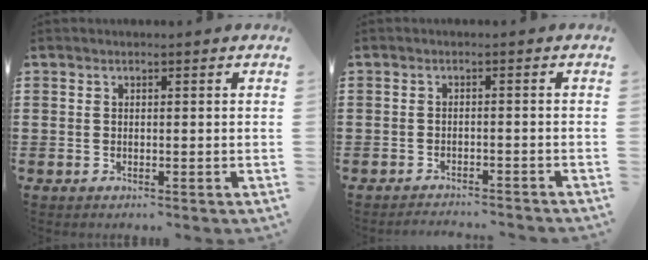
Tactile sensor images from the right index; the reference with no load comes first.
{"total": 2.1, "force": [-2.1, -0.3, 0.0], "torque": [-0.005, -0.001, -0.044]}